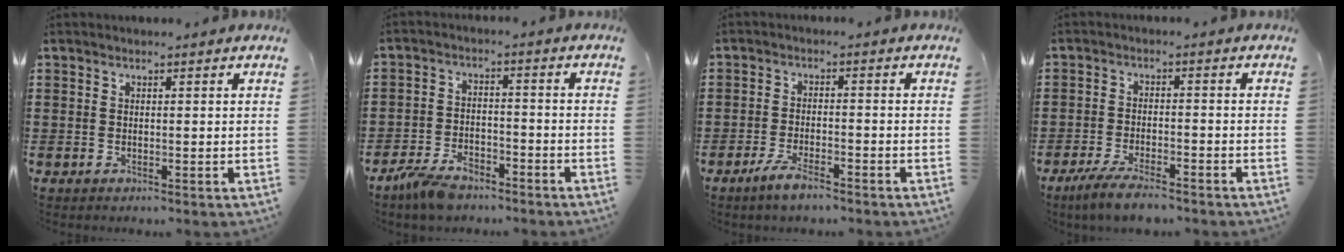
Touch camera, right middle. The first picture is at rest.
{"total": 5.4, "force": [-4.6, 2.1, 2.0], "torque": [-0.053, 0.004, -0.092]}
{"total": 3.9, "force": [-3.0, 0.9, 2.4], "torque": [-0.053, 0.001, -0.058]}
{"total": 4.8, "force": [-4.1, 0.8, 2.3], "torque": [-0.051, -0.004, -0.081]}